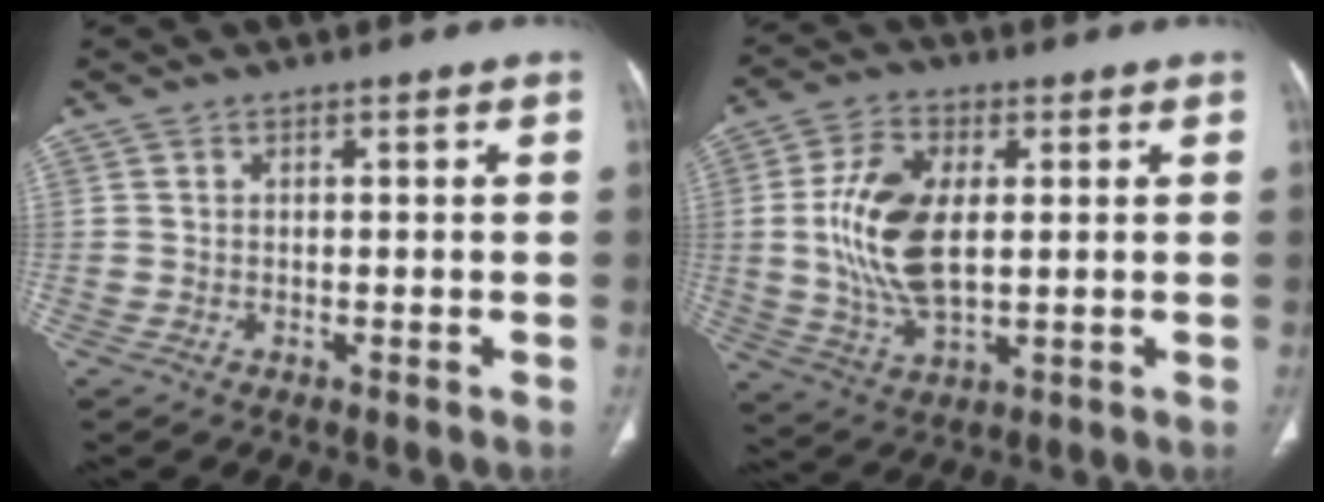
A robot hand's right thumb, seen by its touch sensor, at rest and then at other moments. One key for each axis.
{"total": 13.4, "fx": 1.2, "fy": 7.2, "fz": 11.3, "tx": -0.223, "ty": -0.003, "tz": 0.027}